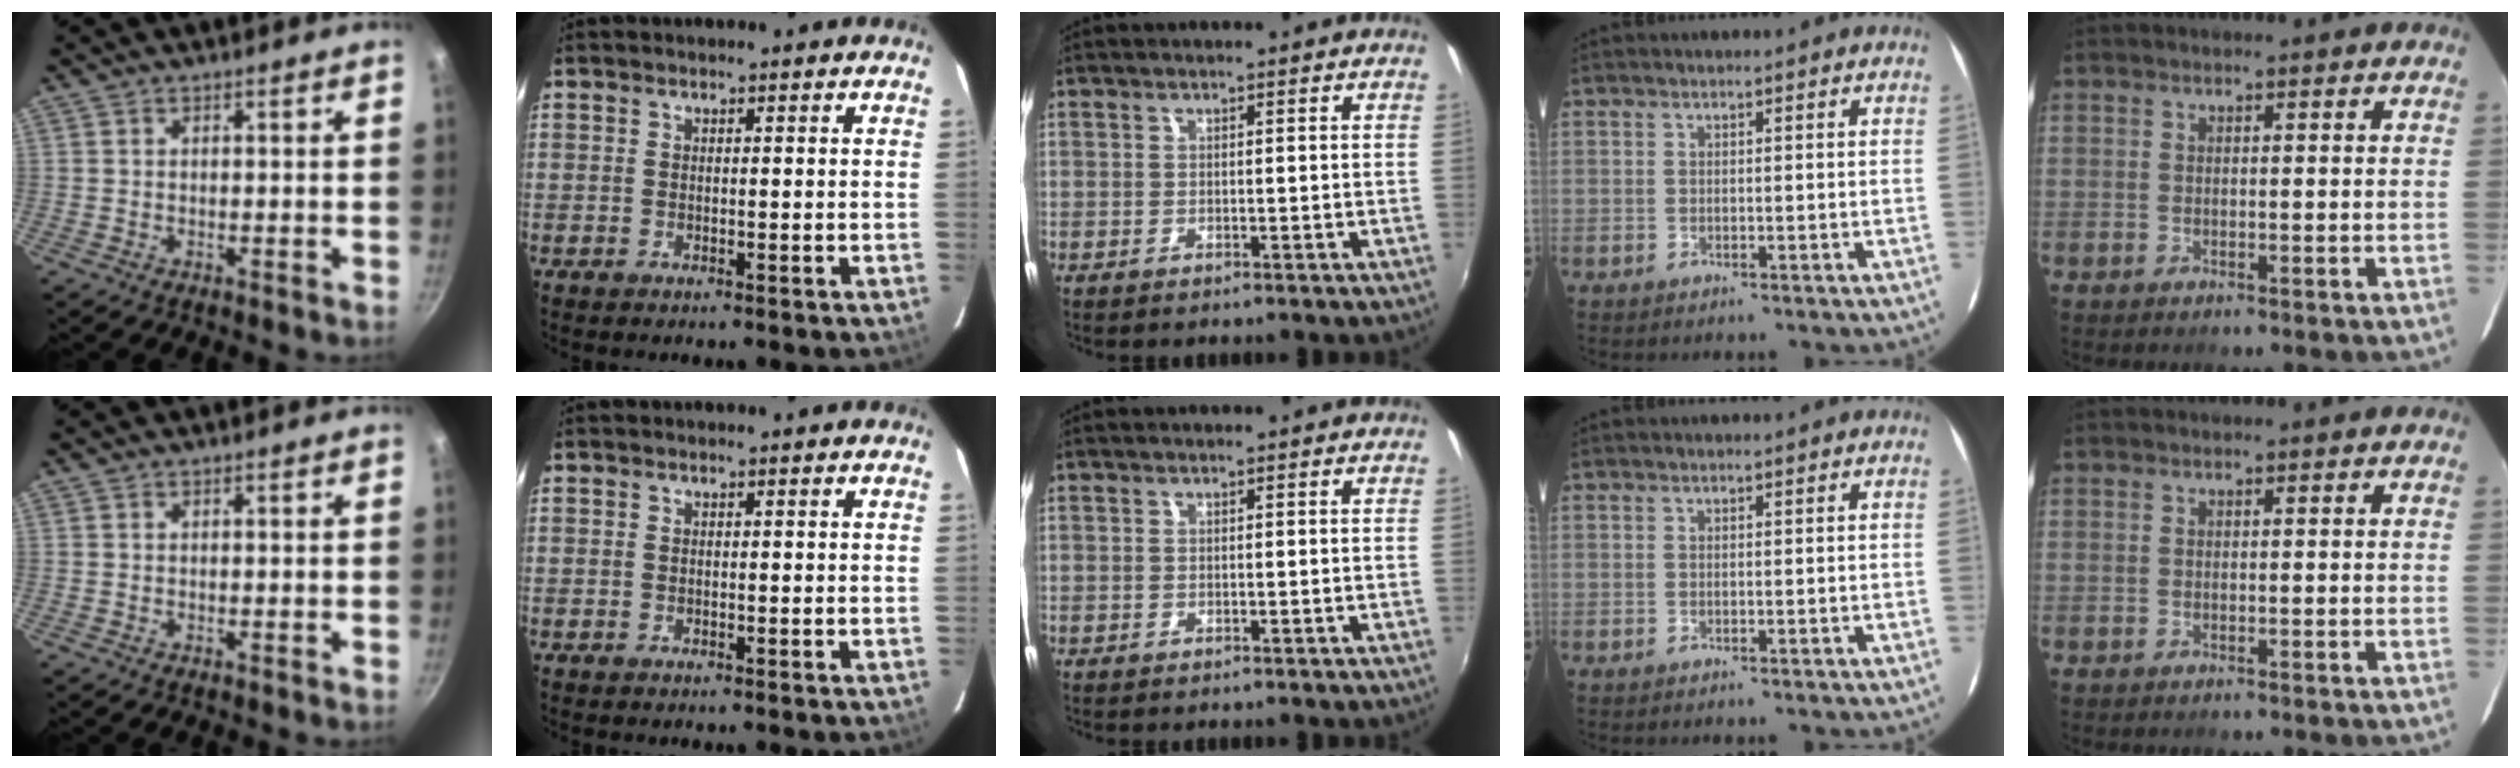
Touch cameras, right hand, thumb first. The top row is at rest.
{}